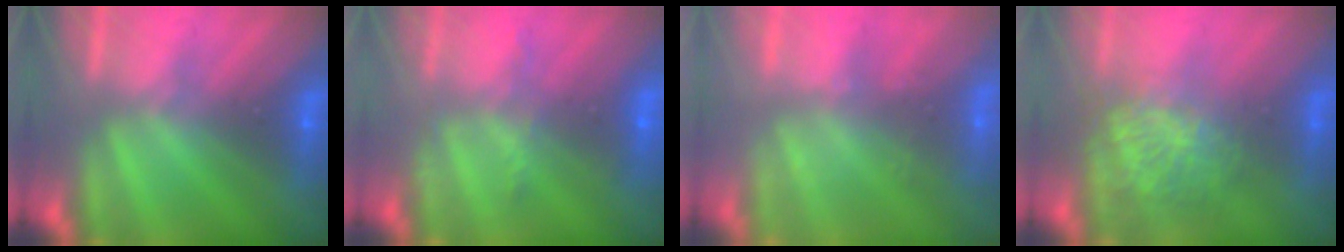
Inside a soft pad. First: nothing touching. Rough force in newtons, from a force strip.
{"total": 2.3}
{"total": 2.3}
{"total": 3.6}